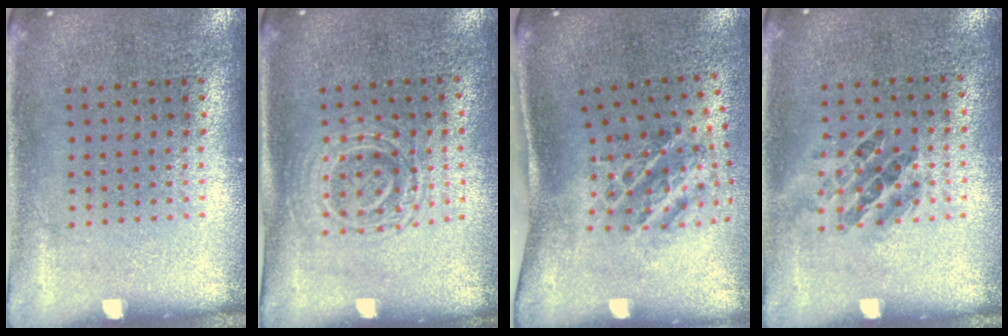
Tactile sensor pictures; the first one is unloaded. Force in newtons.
{"total": 1.5, "press": 1.4, "slide": 0.6}
{"total": 1.5, "press": 1.2, "slide": 0.9}
{"total": 0.9, "press": 0.7, "slide": 0.5}